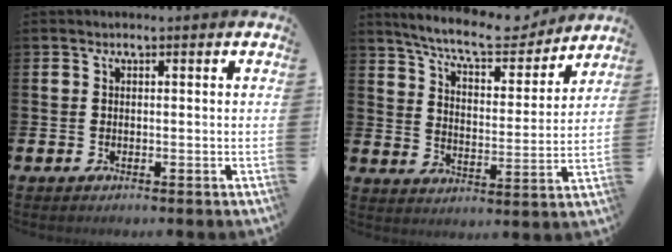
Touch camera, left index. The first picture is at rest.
{"total": 9.1, "force": [8.4, 1.7, 3.2], "torque": [-0.081, -0.053, 0.145]}